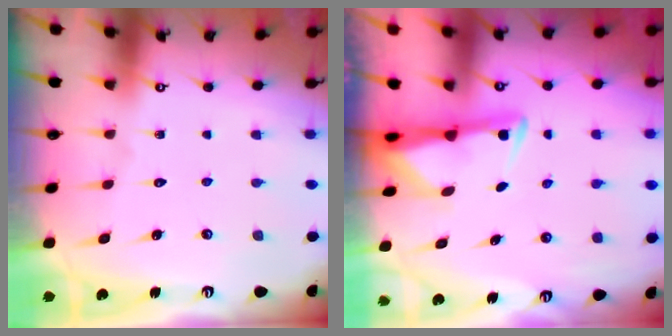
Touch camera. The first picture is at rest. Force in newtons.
{"total": 2.8, "press": 2.8, "slide": 0.6}